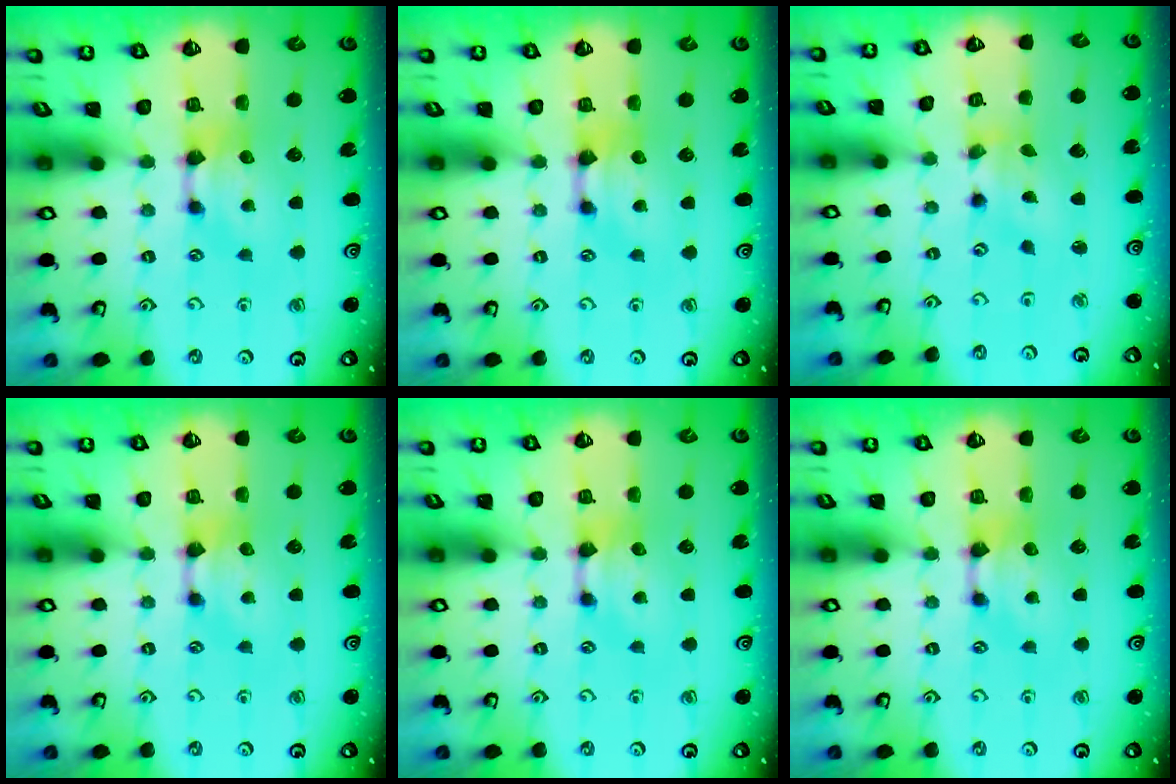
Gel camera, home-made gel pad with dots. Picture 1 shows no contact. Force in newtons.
{"total": 0.0}
{"total": 2.3, "press": 1.7, "slide": 1.5}
{"total": 0.0}
{"total": 0.0}
{"total": 0.0}